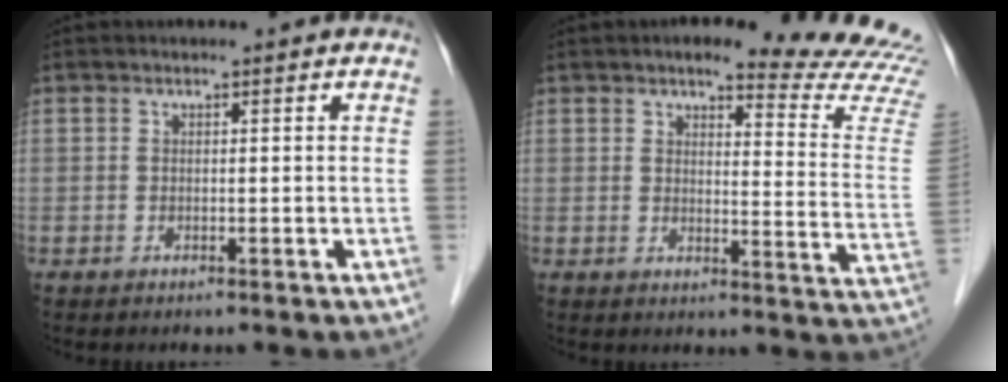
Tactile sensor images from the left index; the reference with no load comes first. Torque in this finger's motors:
{"motor_torque": [-0.10, -0.72, 0.16, 0.03]}